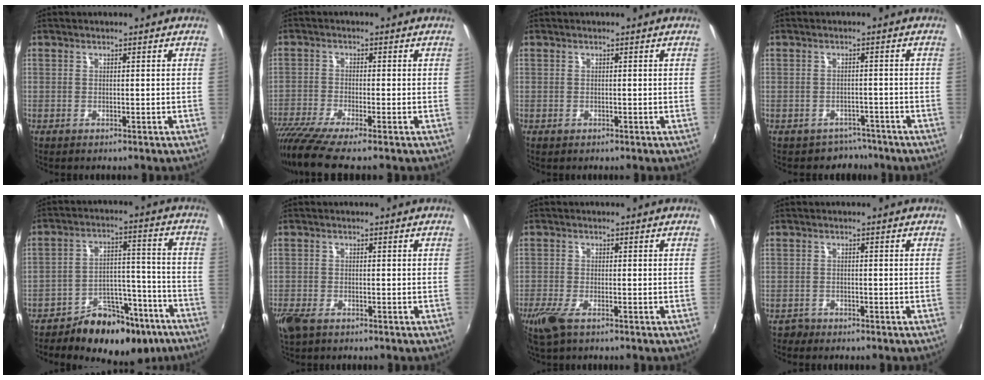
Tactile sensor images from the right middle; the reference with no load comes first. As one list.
[{"total": 9.3, "force": [-7.6, 0.0, 5.3], "torque": [-0.125, -0.045, -0.137]}, {"total": 0.0}, {"total": 4.4, "force": [-3.5, 2.6, -0.2], "torque": [-0.001, 0.006, -0.050]}, {"total": 15.8, "force": [-11.9, 7.9, 6.8], "torque": [-0.103, 0.029, -0.165]}, {"total": 4.3, "force": [-2.9, 1.8, 2.6], "torque": [-0.066, -0.015, -0.057]}, {"total": 4.7, "force": [-3.0, 1.2, 3.4], "torque": [-0.083, -0.017, -0.058]}, {"total": 1.3, "force": [-1.1, 0.7, -0.1], "torque": [-0.001, 0.001, -0.022]}]